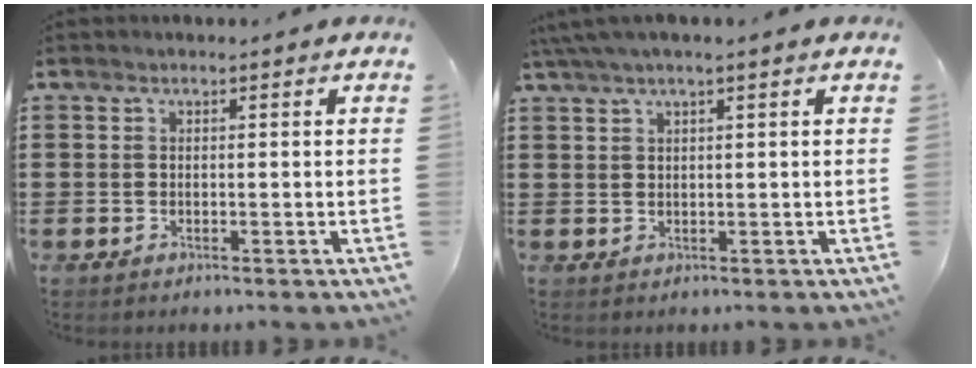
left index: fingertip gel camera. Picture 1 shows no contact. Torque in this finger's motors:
{"motor_torque": [1.22, -0.92, 0.92, 0.21]}